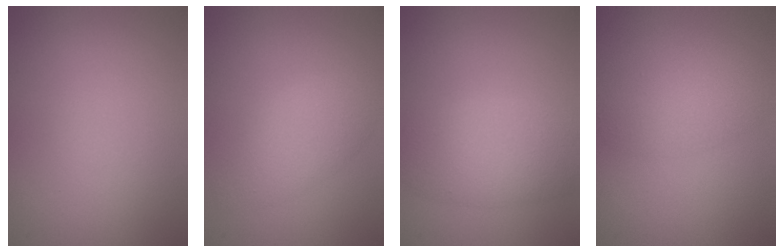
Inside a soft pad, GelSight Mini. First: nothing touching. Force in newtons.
{"total": 2.9, "press": 2.9, "slide": 0.1}
{"total": 4.3, "press": 4.3, "slide": 0.2}
{"total": 2.8, "press": 2.8, "slide": 0.1}